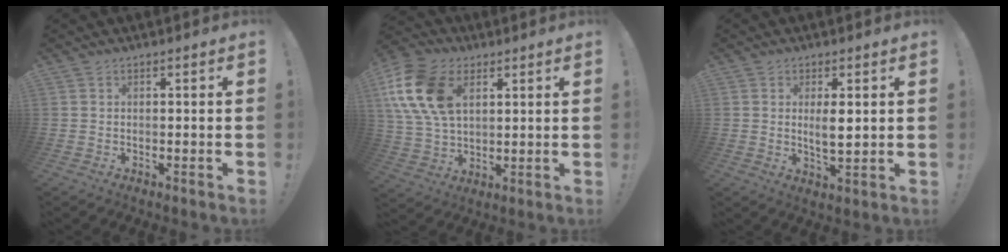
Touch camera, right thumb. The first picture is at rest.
{"total": 19.2, "force": [6.8, 13.0, 12.3], "torque": [-0.253, -0.016, 0.128]}
{"total": 5.0, "force": [1.2, 1.6, 4.6], "torque": [-0.073, -0.013, 0.014]}